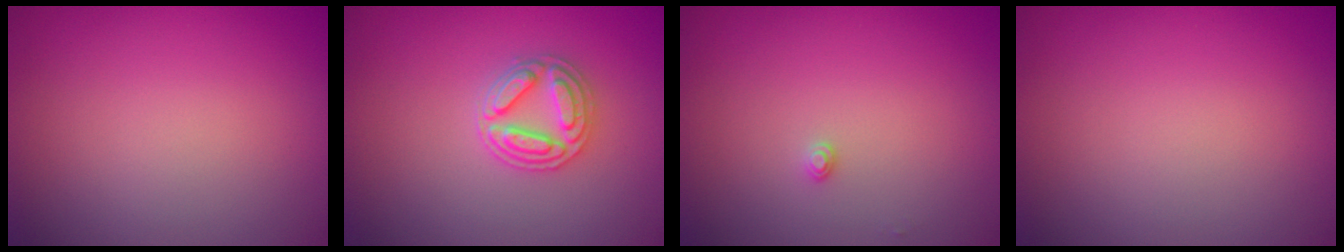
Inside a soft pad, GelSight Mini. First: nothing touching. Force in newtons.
{"total": 3.2, "press": 2.9, "slide": 1.3}
{"total": 0.8, "press": 0.8, "slide": 0.0}
{"total": 0.0}